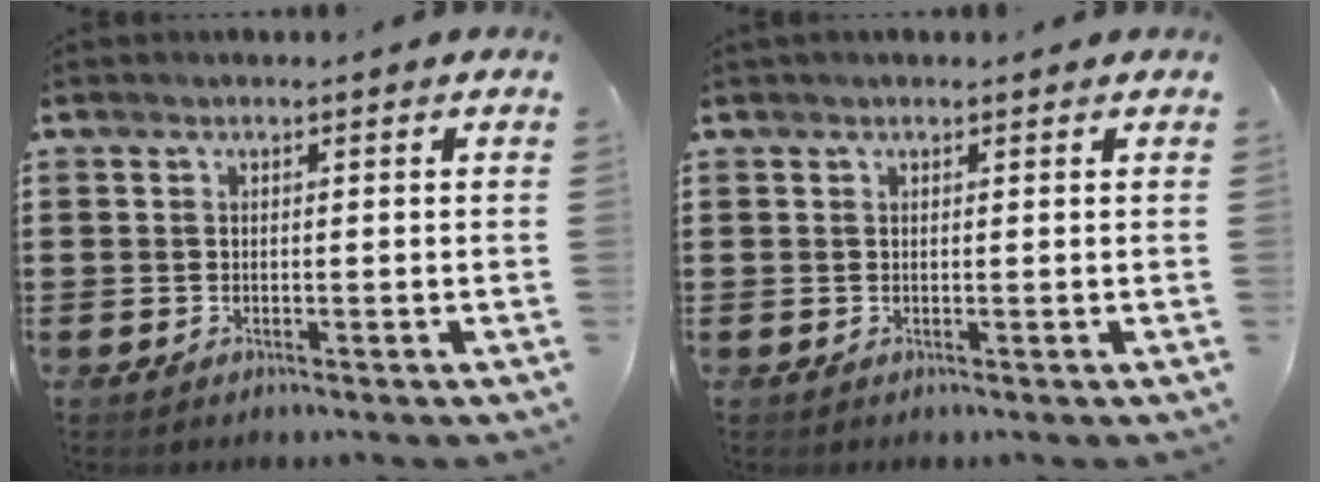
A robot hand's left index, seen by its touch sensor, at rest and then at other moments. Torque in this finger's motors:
{"motor_torque": [-0.95, -0.93, -0.45, 0.01]}